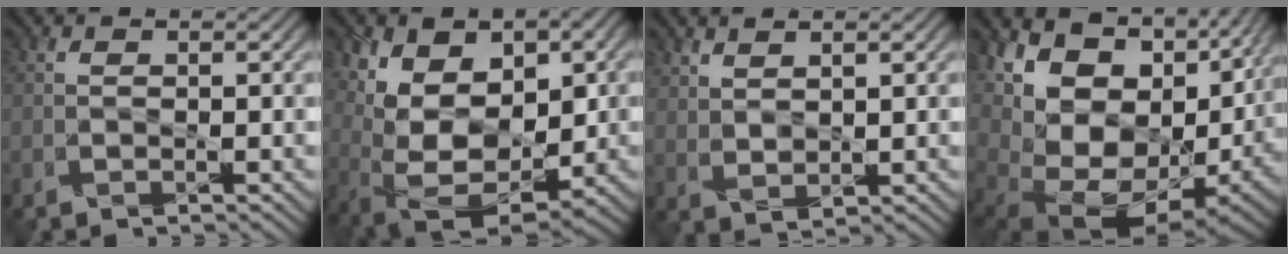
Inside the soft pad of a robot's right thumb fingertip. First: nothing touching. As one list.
[{"total": 11.5, "force": [2.3, 7.2, 8.6], "torque": [-0.150, 0.017, 0.045]}, {"total": 2.3, "force": [2.0, 0.4, 1.1], "torque": [-0.028, -0.007, 0.048]}, {"total": 18.7, "force": [1.0, 12.4, 14.0], "torque": [-0.222, -0.027, 0.071]}]